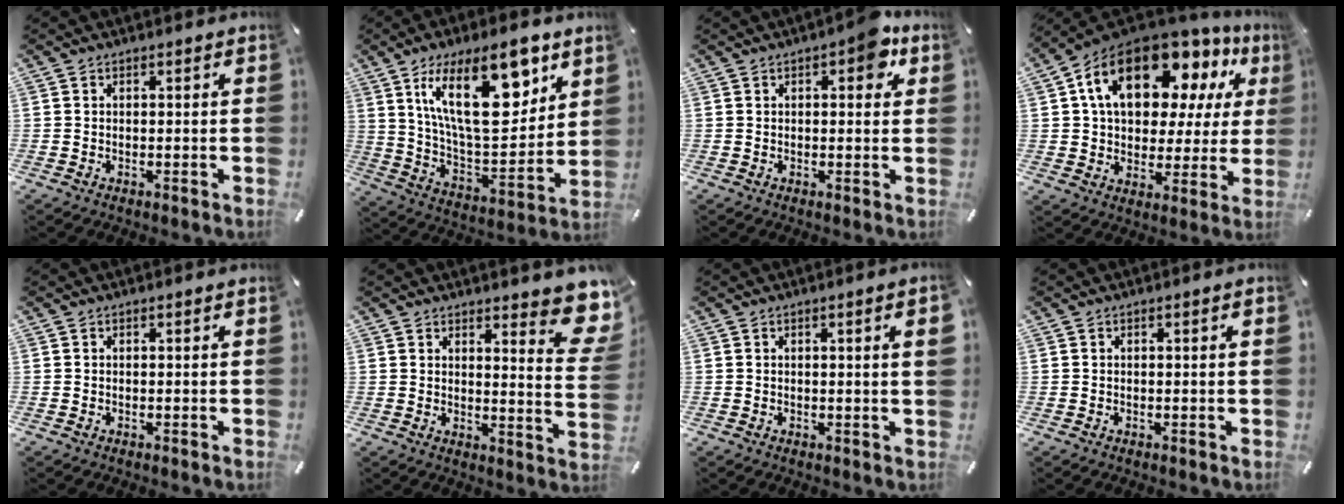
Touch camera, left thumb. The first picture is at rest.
{"total": 23.4, "force": [11.3, 10.7, 17.5], "torque": [-0.282, -0.051, 0.182]}
{"total": 6.5, "force": [2.4, 3.2, 5.1], "torque": [-0.058, -0.003, 0.030]}
{"total": 19.7, "force": [9.7, 11.8, 12.4], "torque": [-0.217, -0.046, 0.168]}
{"total": 0.0}
{"total": 10.9, "force": [7.6, 3.2, 7.1], "torque": [-0.079, -0.063, 0.130]}
{"total": 3.4, "force": [0.6, 0.2, 3.3], "torque": [-0.052, -0.004, 0.006]}
{"total": 0.9, "force": [0.1, 0.1, 0.9], "torque": [-0.015, 0.000, 0.002]}